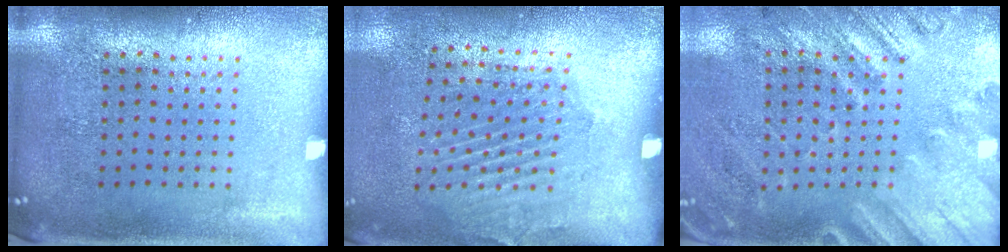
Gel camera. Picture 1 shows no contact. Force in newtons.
{"total": 1.9, "press": 1.2, "slide": 1.6}
{"total": 2.4, "press": 1.9, "slide": 1.6}